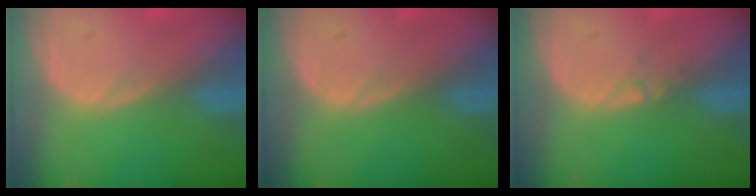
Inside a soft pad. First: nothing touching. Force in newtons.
{"total": 0.0}
{"total": 0.6, "press": 0.6, "slide": 0.2}